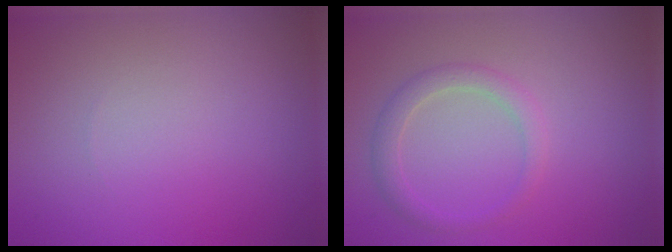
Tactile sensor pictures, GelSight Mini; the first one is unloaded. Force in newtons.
{"total": 2.0, "press": 2.0, "slide": 0.0}